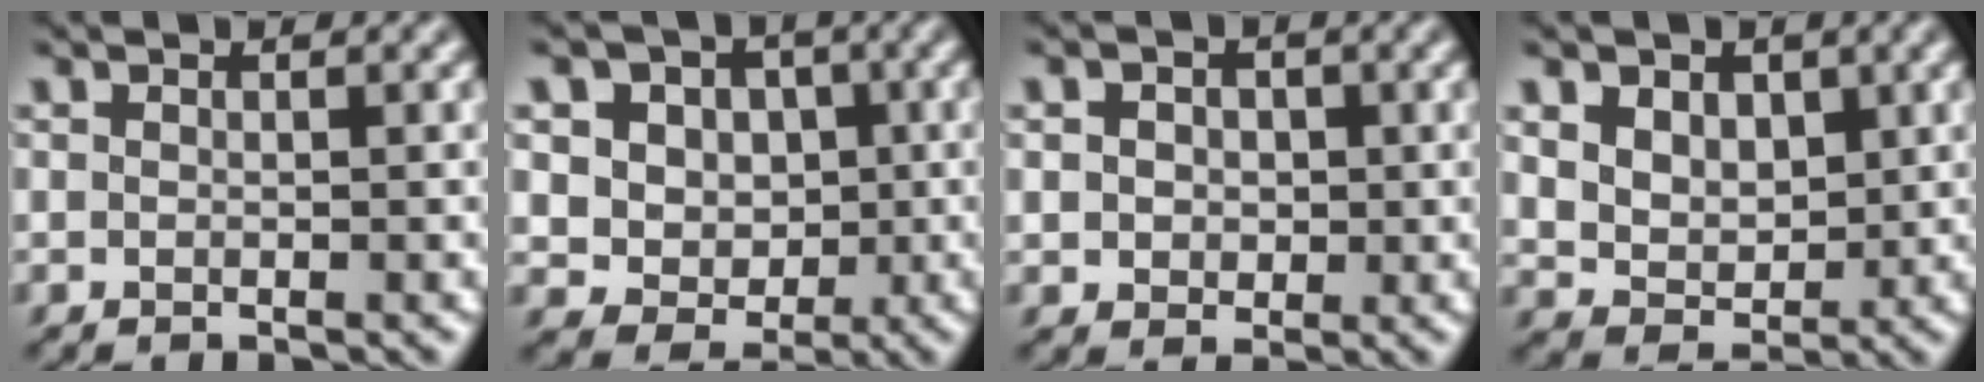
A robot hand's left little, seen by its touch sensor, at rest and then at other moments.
{"total": 7.1, "force": [1.8, 6.1, 3.2], "torque": [-0.054, 0.007, 0.020]}
{"total": 3.0, "force": [0.4, 2.5, 1.6], "torque": [-0.023, 0.008, -0.008]}
{"total": 5.8, "force": [2.4, 4.4, 2.8], "torque": [-0.072, 0.005, 0.044]}